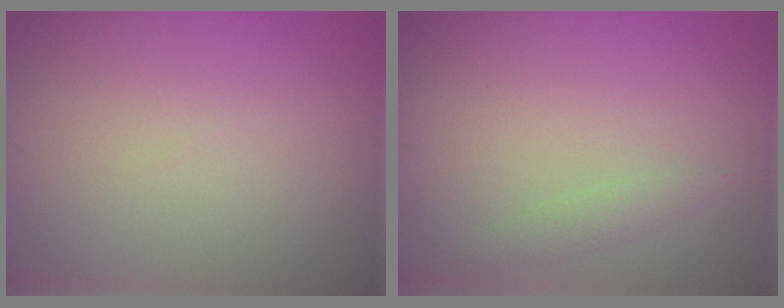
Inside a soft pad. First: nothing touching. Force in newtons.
{"total": 1.1, "press": 1.1, "slide": 0.1}